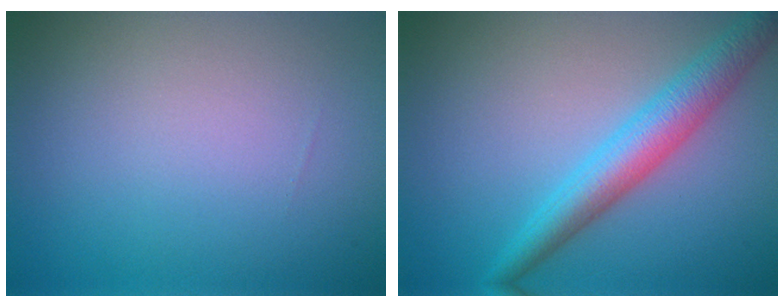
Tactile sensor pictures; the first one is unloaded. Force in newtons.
{"total": 4.4, "press": 4.4, "slide": 0.1}